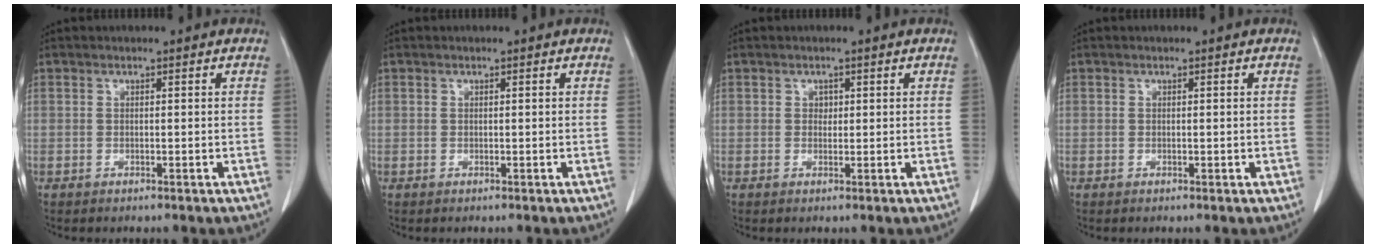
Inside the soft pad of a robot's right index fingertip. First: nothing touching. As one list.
[{"total": 0.0}, {"total": 0.9, "force": [0.3, 0.8, 0.4], "torque": [-0.004, 0.001, 0.004]}, {"total": 0.8, "force": [-0.1, 0.6, 0.6], "torque": [-0.006, 0.002, 0.000]}]